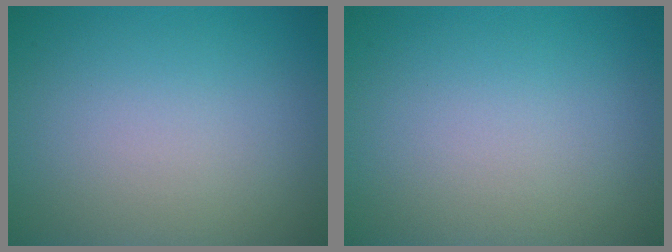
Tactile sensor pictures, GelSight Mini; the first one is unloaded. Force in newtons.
{"total": 0.0}